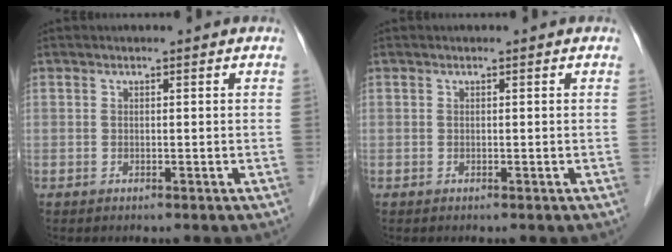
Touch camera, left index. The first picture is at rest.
{"total": 0.0}